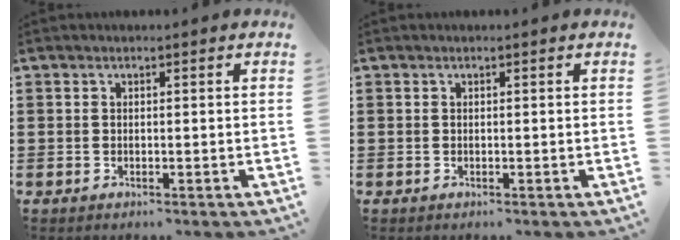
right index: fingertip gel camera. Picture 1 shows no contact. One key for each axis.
{"total": 0.0}